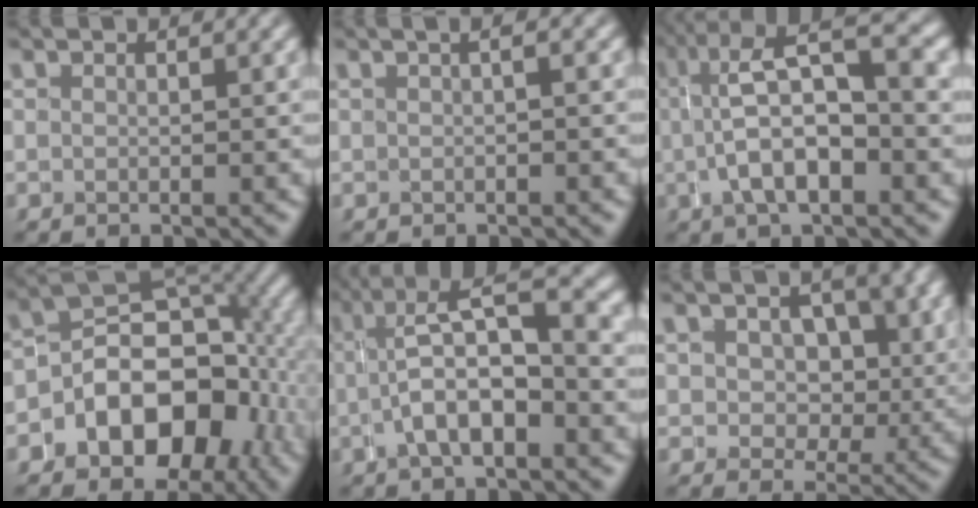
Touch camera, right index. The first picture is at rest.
{"total": 1.5, "force": [0.2, 0.8, 1.2], "torque": [-0.013, 0.017, -0.003]}
{"total": 8.9, "force": [1.4, 3.8, 7.9], "torque": [-0.119, 0.017, 0.017]}
{"total": 10.2, "force": [-1.0, 7.3, 7.1], "torque": [-0.106, 0.007, -0.025]}
{"total": 6.0, "force": [0.2, 1.6, 5.8], "torque": [-0.089, 0.016, 0.000]}
{"total": 5.2, "force": [2.0, 3.8, 3.0], "torque": [-0.027, -0.003, 0.031]}